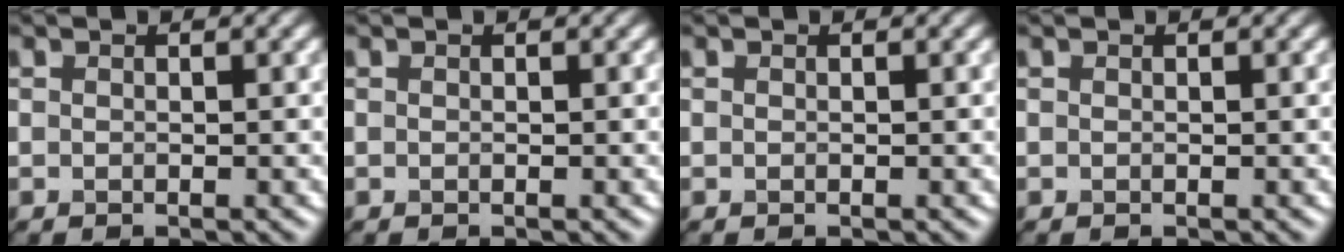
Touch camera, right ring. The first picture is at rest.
{"total": 0.0}
{"total": 0.0}
{"total": 0.0}